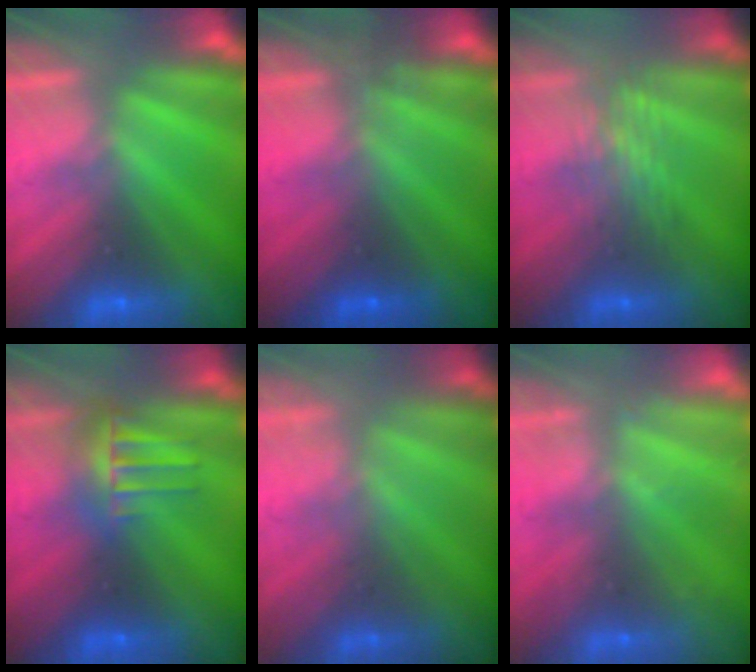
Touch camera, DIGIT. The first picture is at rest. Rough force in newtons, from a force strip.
{"total": 1.2}
{"total": 2.7}
{"total": 5.4}
{"total": 1.6}
{"total": 2.2}